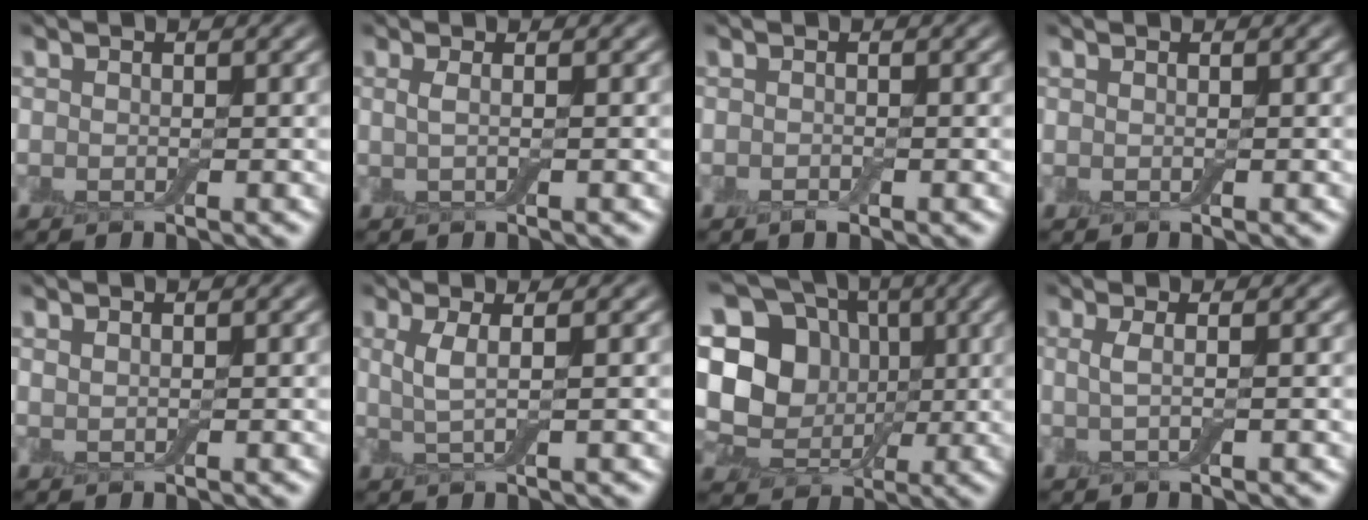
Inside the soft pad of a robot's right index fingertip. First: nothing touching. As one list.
[{"total": 1.4, "force": [0.3, 0.5, 1.3], "torque": [-0.023, -0.004, -0.005]}, {"total": 0.6, "force": [-0.3, 0.2, 0.4], "torque": [-0.008, 0.000, -0.006]}, {"total": 0.0}, {"total": 0.6, "force": [0.5, 0.1, 0.3], "torque": [-0.006, 0.001, 0.009]}, {"total": 2.5, "force": [0.5, 0.7, 2.3], "torque": [-0.042, -0.003, 0.009]}, {"total": 11.0, "force": [1.3, 9.5, 5.5], "torque": [-0.123, 0.024, -0.006]}, {"total": 1.8, "force": [0.2, 0.6, 1.6], "torque": [-0.028, -0.001, -0.003]}]